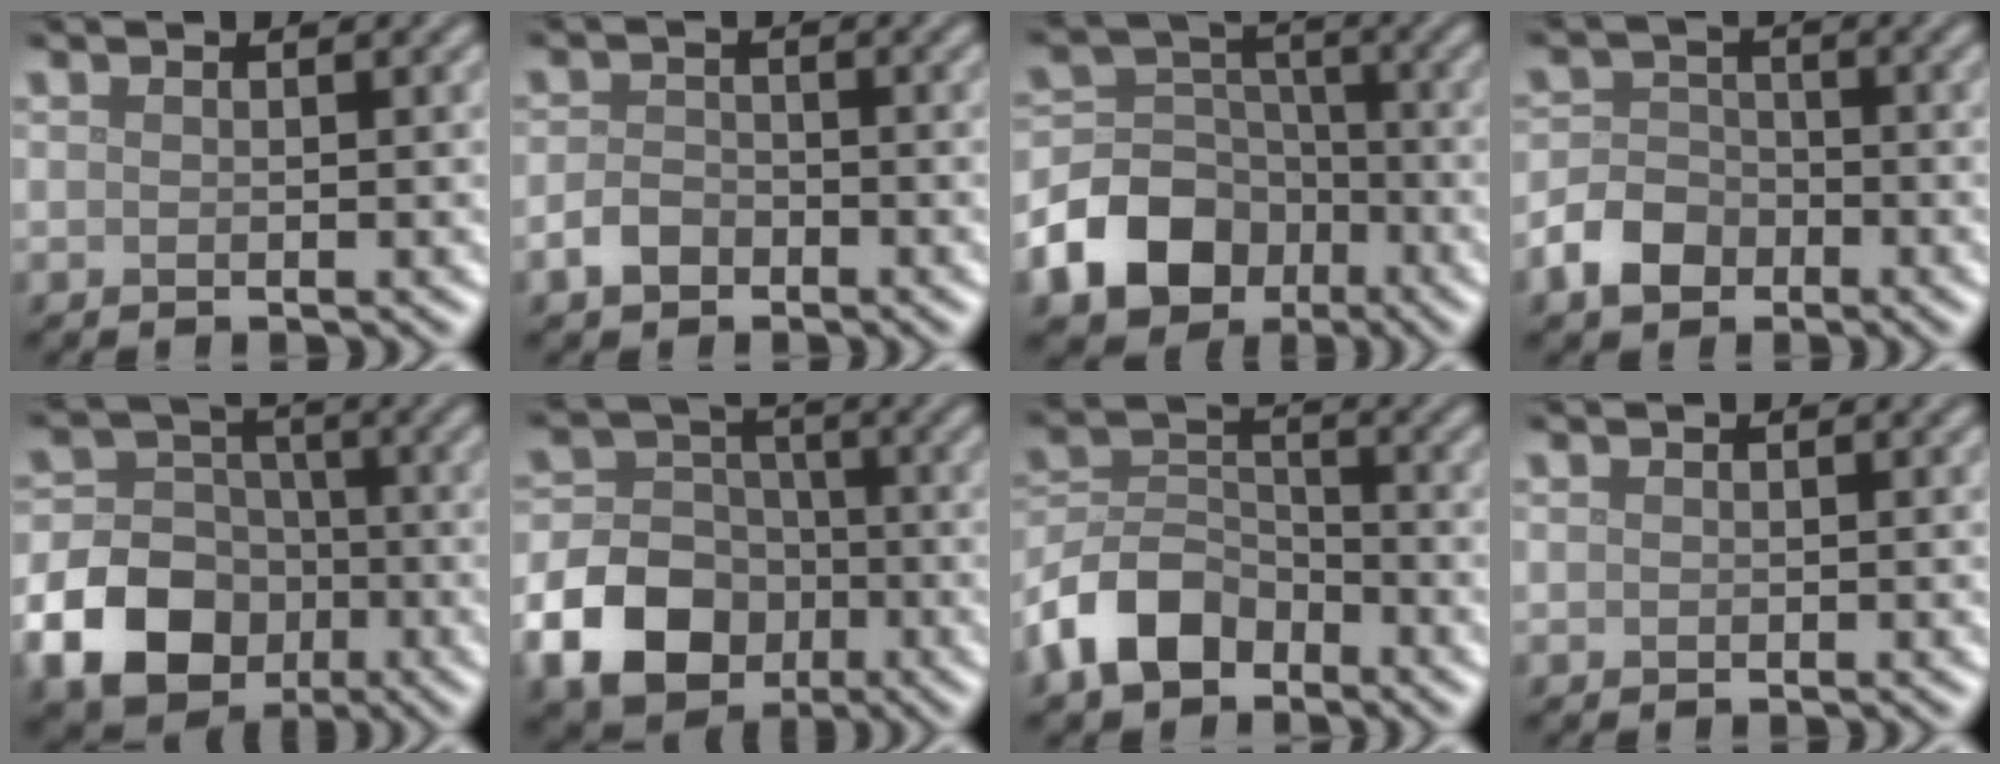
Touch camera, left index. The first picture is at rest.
{"total": 2.2, "force": [-1.3, 1.5, 1.0], "torque": [-0.016, 0.003, -0.031]}
{"total": 10.8, "force": [-5.3, 8.4, 4.1], "torque": [-0.078, -0.021, -0.120]}
{"total": 3.8, "force": [-2.1, 2.8, 1.6], "torque": [-0.033, 0.001, -0.046]}
{"total": 11.6, "force": [-4.4, 9.6, 4.7], "torque": [-0.090, -0.035, -0.108]}
{"total": 9.9, "force": [-3.9, 7.9, 4.5], "torque": [-0.078, -0.018, -0.101]}
{"total": 6.2, "force": [-3.8, 3.9, 2.8], "torque": [-0.056, 0.001, -0.087]}
{"total": 0.0}